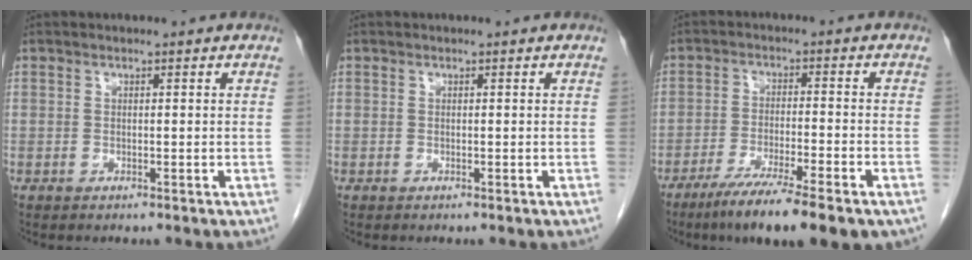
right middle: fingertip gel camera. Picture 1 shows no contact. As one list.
[{"total": 0.0}, {"total": 13.0, "force": [-9.0, 1.4, 9.2], "torque": [-0.136, -0.029, -0.142]}]